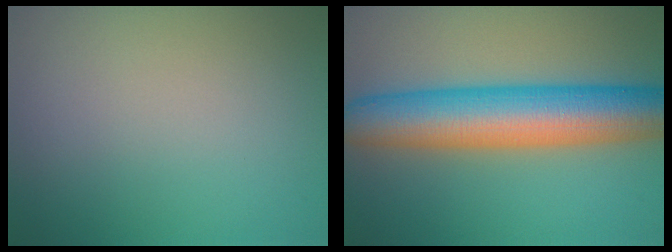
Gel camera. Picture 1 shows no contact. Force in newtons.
{"total": 9.9, "press": 9.9, "slide": 0.1}